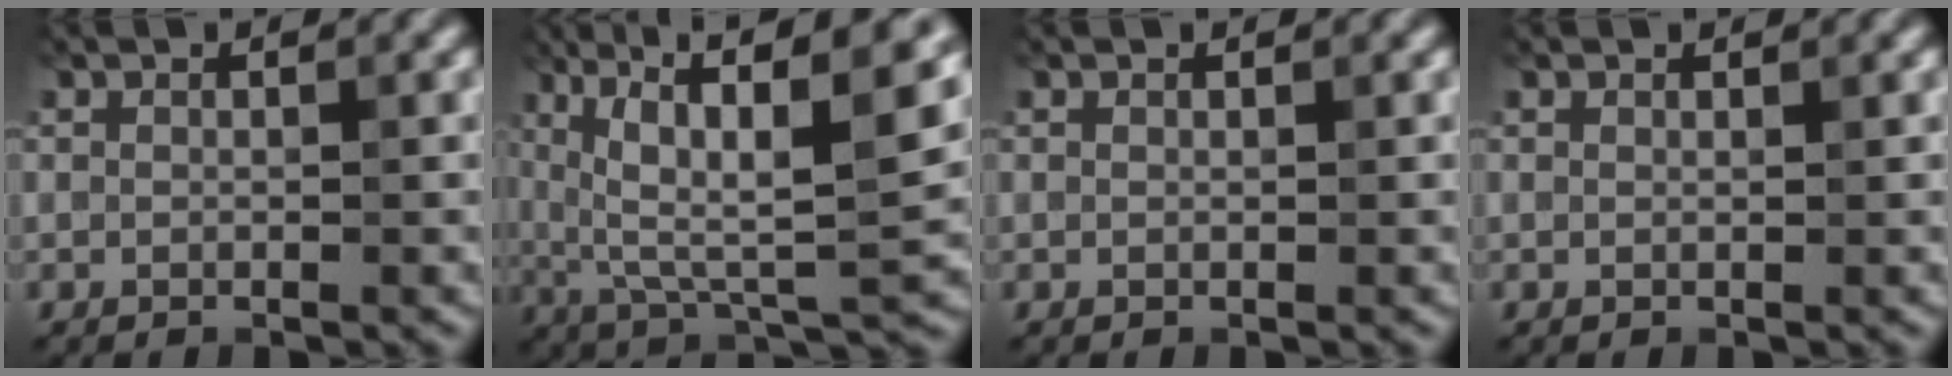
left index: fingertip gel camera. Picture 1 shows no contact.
{"total": 12.3, "force": [4.7, 3.4, 10.8], "torque": [-0.174, 0.009, 0.079]}
{"total": 0.0}
{"total": 0.5, "force": [0.5, 0.0, 0.2], "torque": [0.002, 0.001, 0.007]}